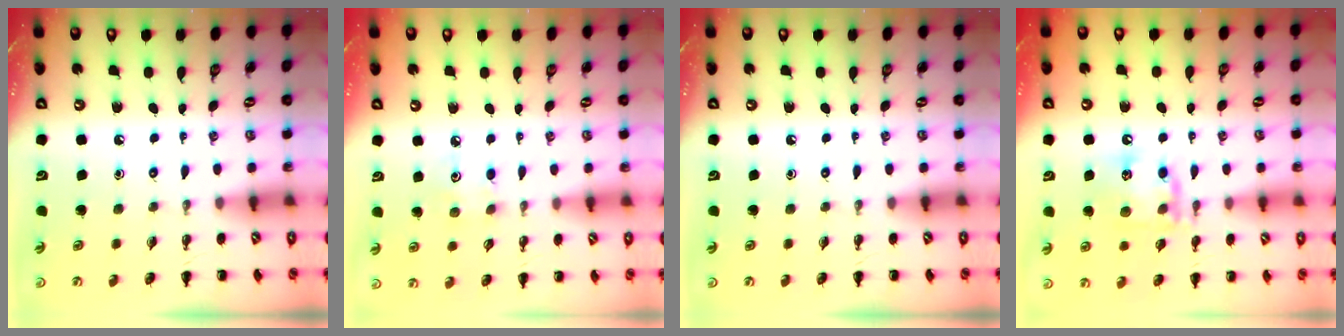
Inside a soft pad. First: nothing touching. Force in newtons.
{"total": 3.7, "press": 3.6, "slide": 0.9}
{"total": 0.0}
{"total": 14.2, "press": 14.0, "slide": 1.9}